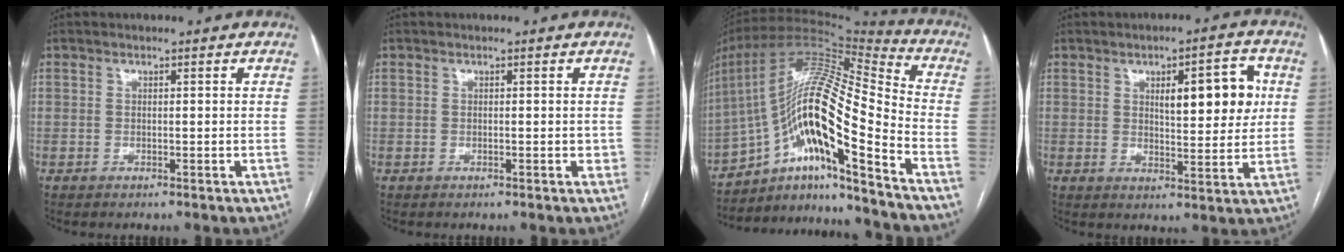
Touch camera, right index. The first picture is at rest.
{"total": 1.0, "force": [0.1, 0.6, 0.7], "torque": [-0.008, 0.004, 0.002]}
{"total": 21.4, "force": [-11.0, 2.2, 18.2], "torque": [-0.347, 0.016, -0.193]}
{"total": 9.3, "force": [2.5, 2.8, 8.5], "torque": [-0.115, 0.011, 0.038]}